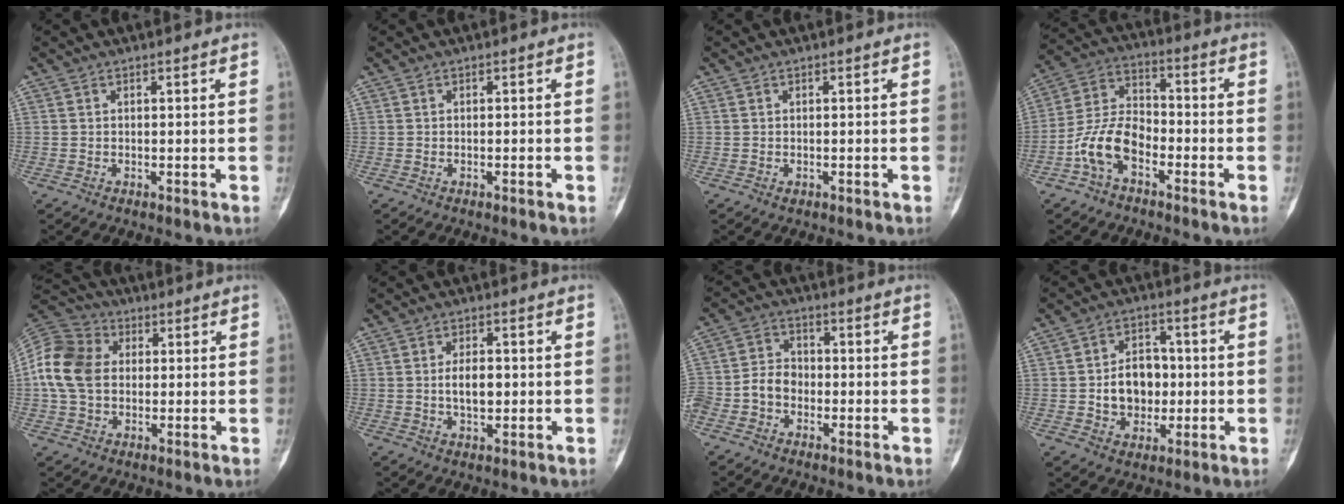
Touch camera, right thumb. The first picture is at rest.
{"total": 0.8, "force": [-0.4, 0.2, 0.7], "torque": [-0.015, 0.003, -0.003]}
{"total": 0.6, "force": [-0.3, 0.4, 0.4], "torque": [-0.005, 0.004, -0.001]}
{"total": 10.5, "force": [-4.6, 6.2, 7.1], "torque": [-0.135, 0.044, -0.094]}
{"total": 13.4, "force": [1.0, 10.3, 8.5], "torque": [-0.158, 0.024, 0.011]}
{"total": 5.0, "force": [-0.1, 2.7, 4.2], "torque": [-0.064, 0.000, -0.001]}
{"total": 9.2, "force": [-2.6, 7.3, 4.9], "torque": [-0.089, 0.031, -0.054]}
{"total": 9.8, "force": [-0.6, 7.6, 6.1], "torque": [-0.061, 0.017, -0.006]}